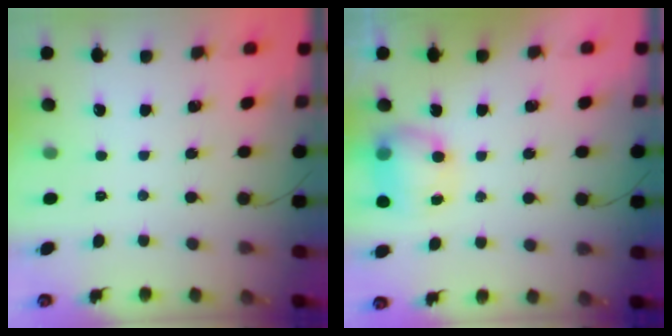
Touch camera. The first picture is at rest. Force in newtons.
{"total": 11.2, "press": 9.3, "slide": 6.2}